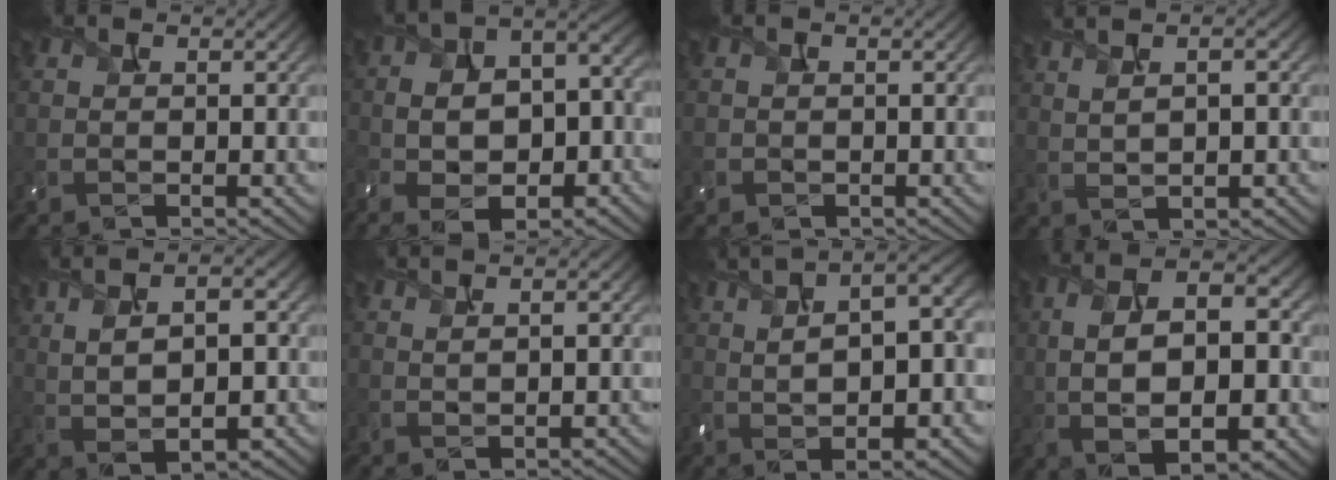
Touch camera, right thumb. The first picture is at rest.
{"total": 13.8, "force": [-4.3, 8.0, 10.4], "torque": [-0.177, -0.025, -0.046]}
{"total": 1.1, "force": [-0.5, 0.9, 0.1], "torque": [0.001, -0.008, -0.010]}
{"total": 5.8, "force": [2.7, 2.2, 4.7], "torque": [-0.076, 0.025, 0.038]}
{"total": 9.8, "force": [3.0, 4.7, 8.0], "torque": [-0.130, 0.016, 0.052]}
{"total": 2.6, "force": [2.0, 0.4, 1.7], "torque": [-0.026, -0.001, 0.027]}
{"total": 12.4, "force": [2.4, 4.0, 11.5], "torque": [-0.182, 0.022, 0.038]}
{"total": 12.5, "force": [-0.4, 6.4, 10.7], "torque": [-0.191, -0.005, -0.001]}